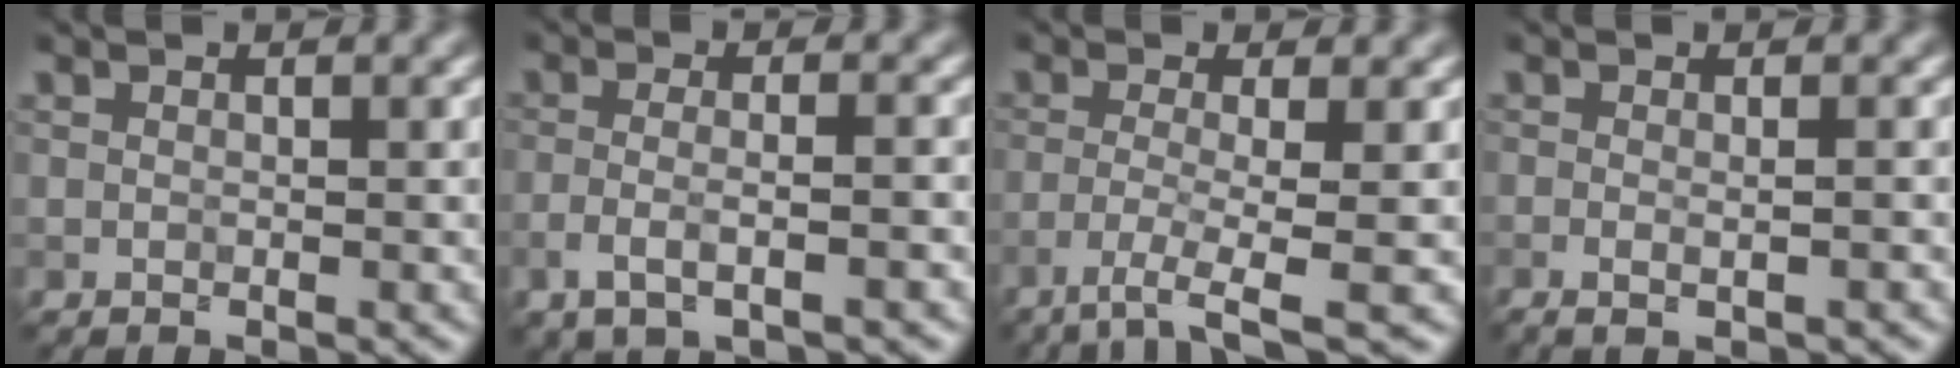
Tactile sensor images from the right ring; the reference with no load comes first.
{"total": 3.3, "force": [-1.5, 1.0, 2.8], "torque": [-0.056, -0.003, -0.032]}
{"total": 3.9, "force": [-1.9, 0.5, 3.4], "torque": [-0.062, -0.004, -0.047]}
{"total": 2.0, "force": [-0.5, 0.9, 1.7], "torque": [-0.019, 0.000, -0.007]}